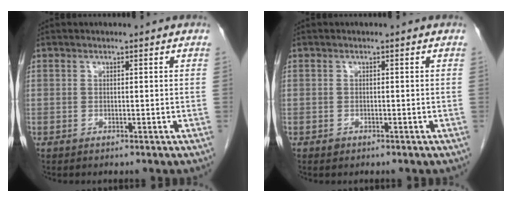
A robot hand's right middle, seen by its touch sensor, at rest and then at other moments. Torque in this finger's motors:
{"motor_torque": [-0.01, 0.05, -0.01, 0.00]}